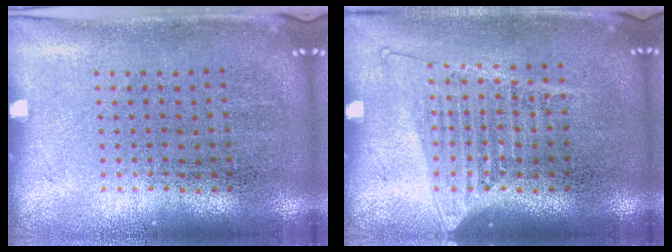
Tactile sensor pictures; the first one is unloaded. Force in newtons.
{"total": 1.3, "press": 1.2, "slide": 0.6}